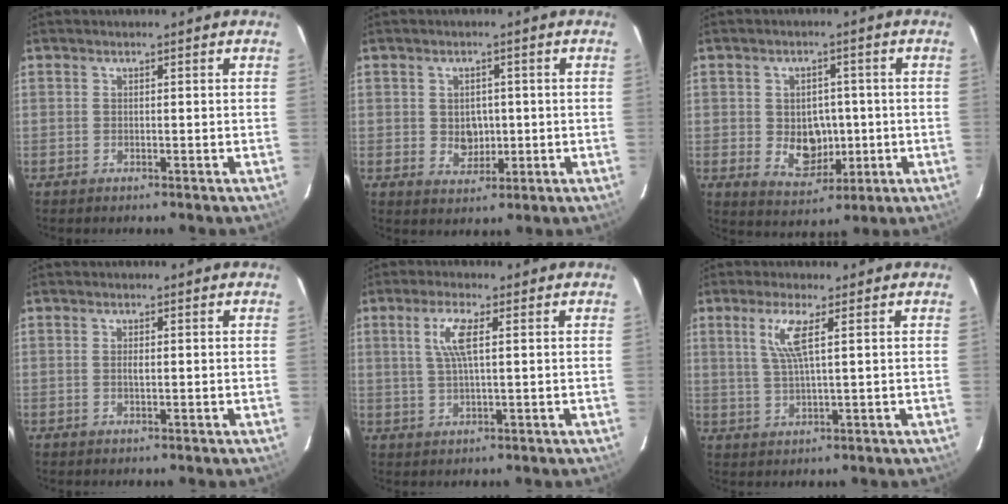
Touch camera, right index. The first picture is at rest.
{"total": 4.3, "force": [-0.1, 3.6, 2.2], "torque": [-0.038, 0.001, 0.006]}
{"total": 7.5, "force": [-0.8, 5.9, 4.5], "torque": [-0.085, -0.002, 0.006]}
{"total": 1.1, "force": [0.0, 0.4, 1.0], "torque": [-0.020, 0.001, -0.002]}
{"total": 5.2, "force": [1.5, 0.8, 4.9], "torque": [-0.098, 0.003, 0.030]}
{"total": 5.2, "force": [2.0, 0.2, 4.8], "torque": [-0.097, -0.002, 0.043]}